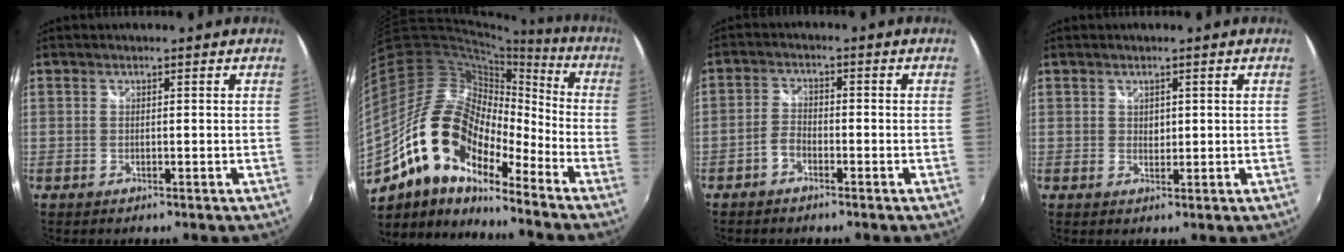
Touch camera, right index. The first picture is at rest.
{"total": 18.1, "force": [-11.4, 8.4, 11.3], "torque": [-0.201, -0.010, -0.224]}
{"total": 2.8, "force": [-1.9, 1.4, 1.5], "torque": [-0.041, 0.008, -0.040]}
{"total": 1.2, "force": [0.6, 1.0, 0.4], "torque": [-0.004, 0.001, 0.010]}